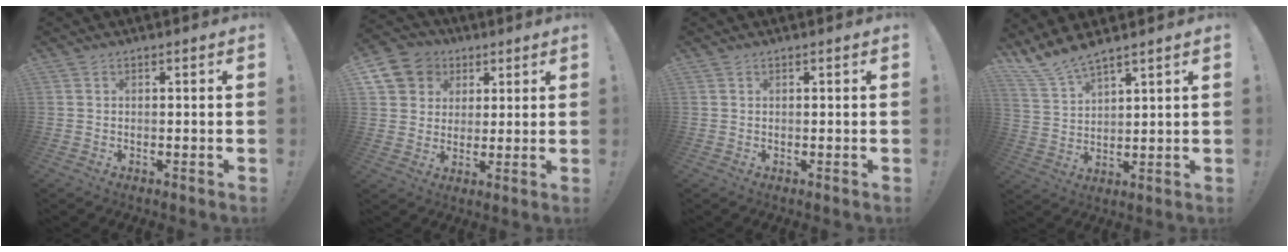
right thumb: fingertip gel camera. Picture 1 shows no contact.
{"total": 9.9, "force": [3.8, 8.7, 2.7], "torque": [-0.036, -0.020, 0.079]}
{"total": 0.0}
{"total": 7.5, "force": [7.0, 1.1, 2.4], "torque": [-0.066, -0.043, 0.135]}